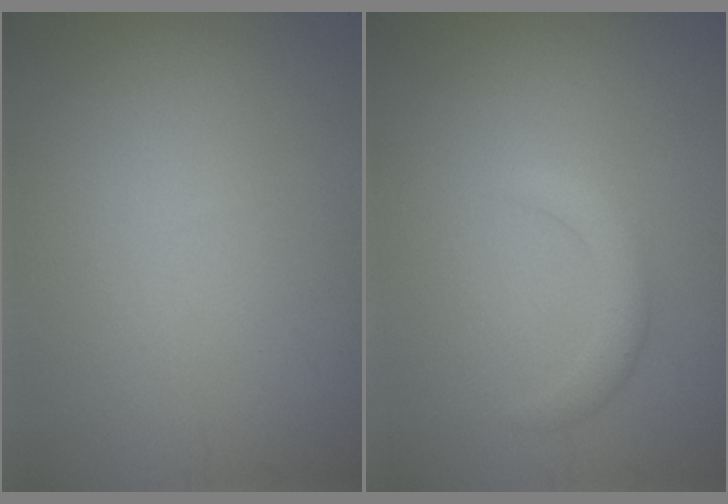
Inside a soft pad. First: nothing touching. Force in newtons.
{"total": 1.8, "press": 1.8, "slide": 0.2}